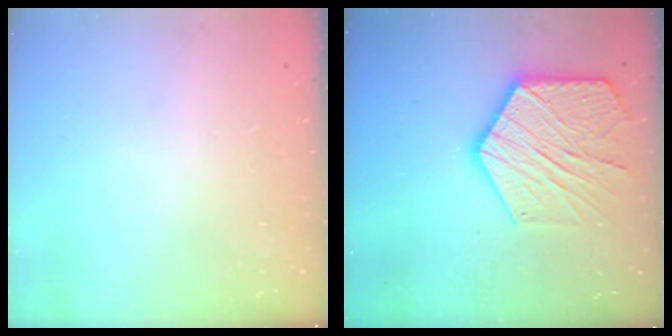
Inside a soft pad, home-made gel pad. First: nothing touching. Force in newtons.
{"total": 19.0, "press": 18.9, "slide": 1.3}